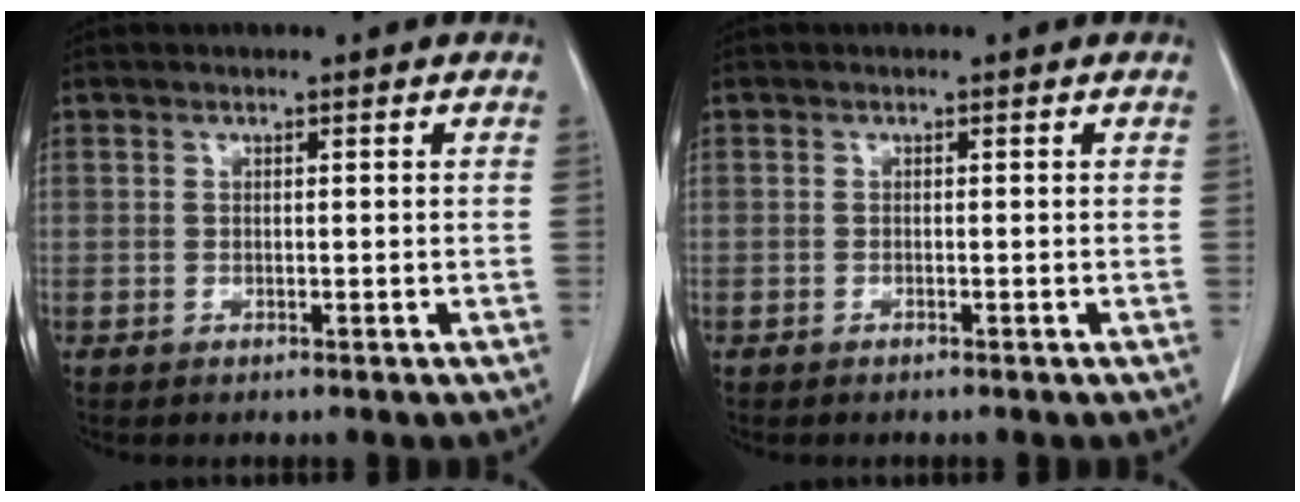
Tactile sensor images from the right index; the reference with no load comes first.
{"total": 0.0}